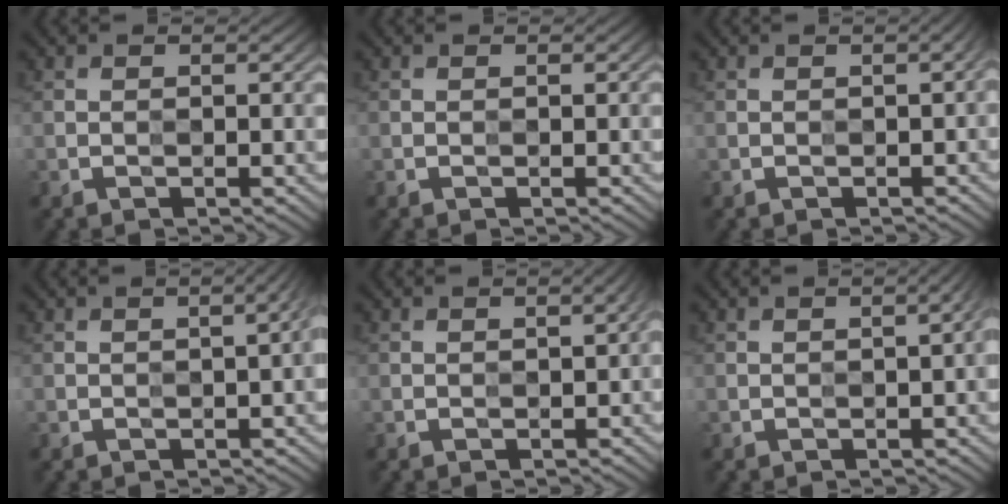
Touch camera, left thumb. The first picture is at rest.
{"total": 0.0}
{"total": 1.3, "force": [-0.4, 0.3, 1.2], "torque": [-0.014, 0.005, -0.004]}
{"total": 3.1, "force": [-0.2, 0.9, 3.0], "torque": [-0.026, 0.011, -0.001]}
{"total": 1.8, "force": [-0.5, 0.5, 1.6], "torque": [-0.017, 0.005, -0.005]}
{"total": 2.5, "force": [-0.2, 0.7, 2.3], "torque": [-0.020, 0.010, -0.002]}